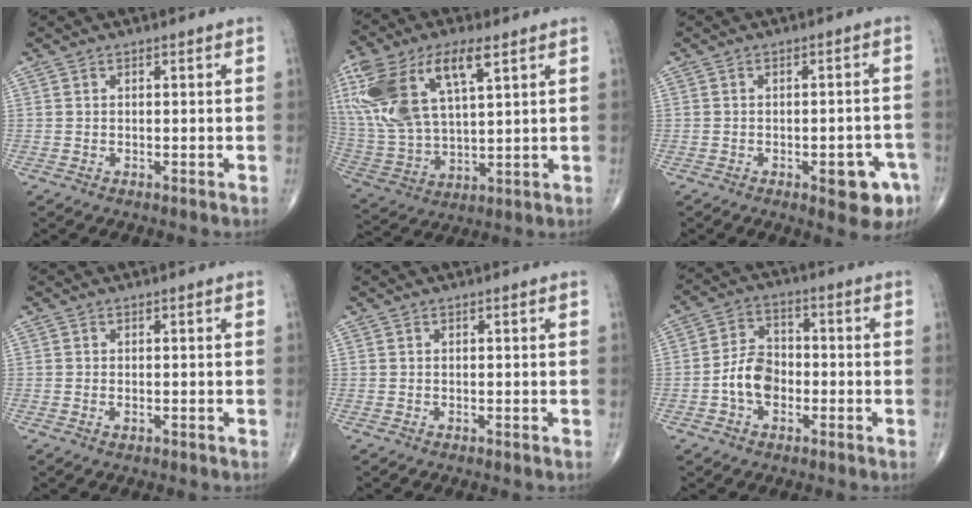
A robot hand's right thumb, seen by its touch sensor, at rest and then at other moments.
{"total": 21.7, "force": [9.1, 9.8, 17.1], "torque": [-0.371, -0.001, 0.178]}
{"total": 7.5, "force": [-3.4, 3.0, 6.0], "torque": [-0.055, 0.017, -0.035]}
{"total": 0.8, "force": [-0.2, 0.4, 0.6], "torque": [-0.014, 0.001, -0.002]}
{"total": 0.0}
{"total": 7.6, "force": [-2.0, 5.3, 5.0], "torque": [-0.076, 0.026, -0.047]}